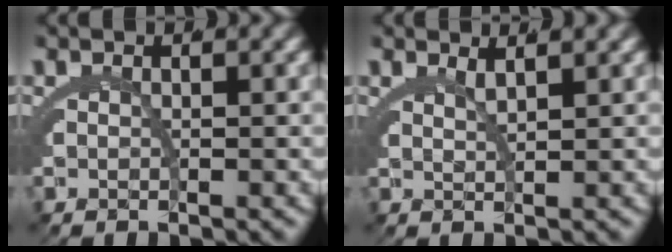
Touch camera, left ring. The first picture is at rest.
{"total": 2.0, "force": [1.5, -1.2, 0.5], "torque": [-0.006, -0.004, 0.034]}